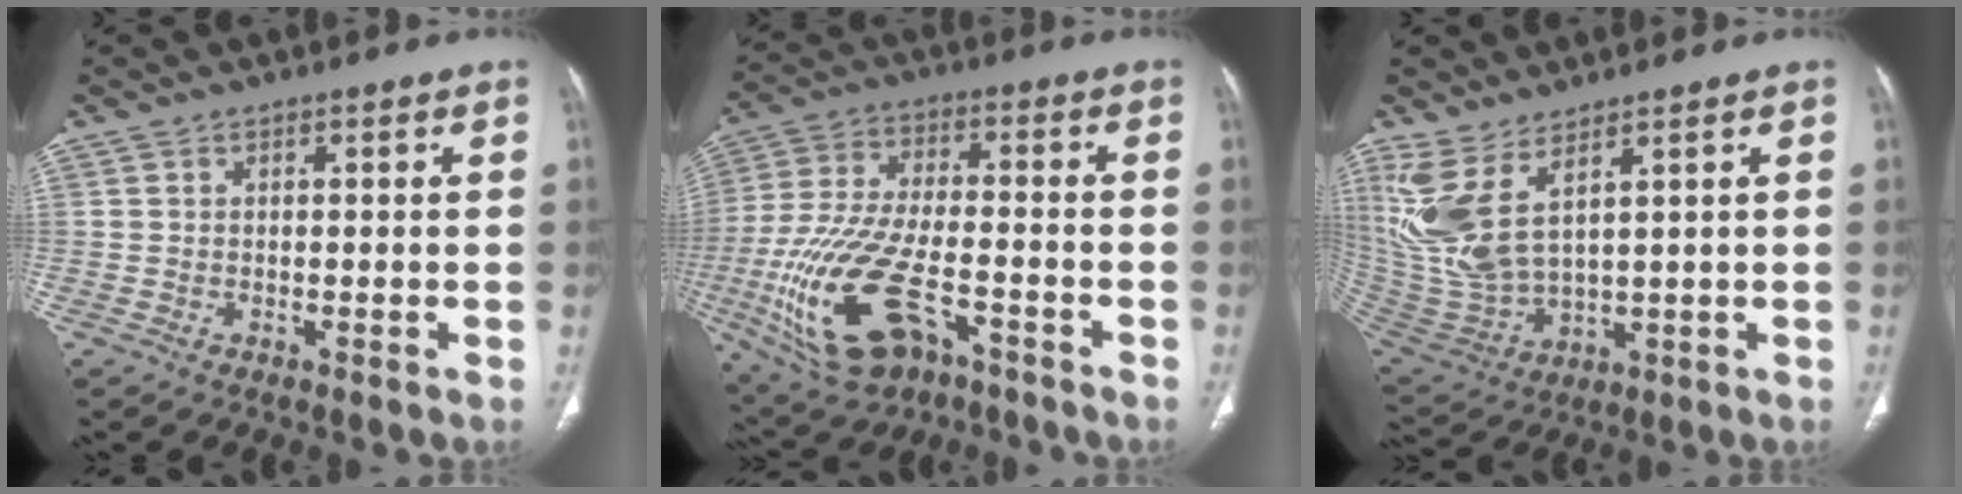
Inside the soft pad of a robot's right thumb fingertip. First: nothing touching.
{"total": 19.8, "force": [-8.2, 9.0, 15.5], "torque": [-0.342, 0.016, -0.139]}
{"total": 11.8, "force": [5.8, 4.6, 9.2], "torque": [-0.214, -0.035, 0.144]}